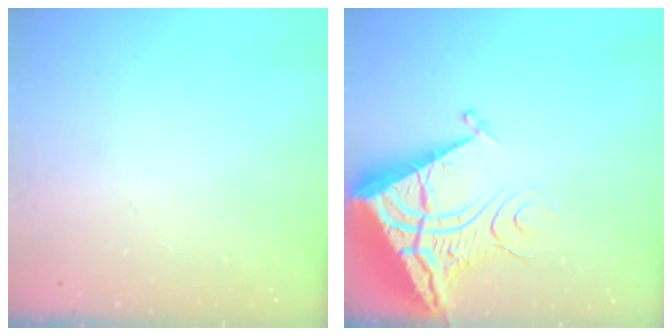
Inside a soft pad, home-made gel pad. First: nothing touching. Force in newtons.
{"total": 12.2, "press": 12.1, "slide": 1.3}